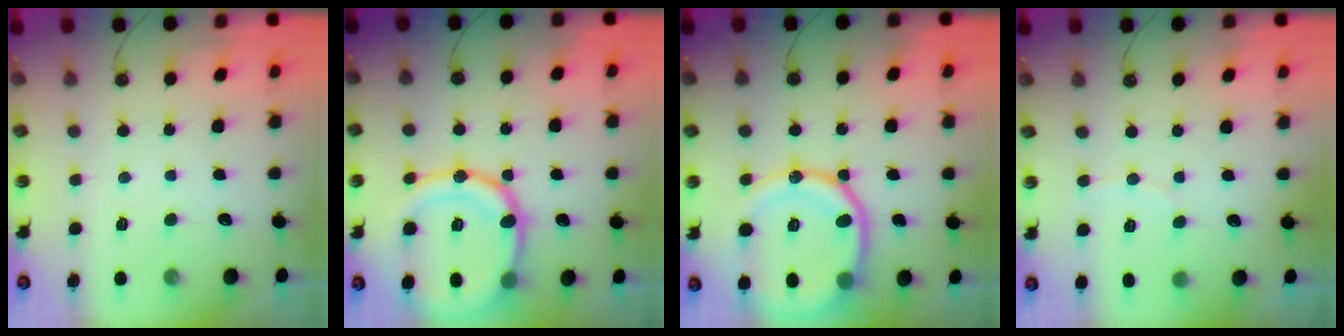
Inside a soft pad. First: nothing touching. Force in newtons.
{"total": 22.3, "press": 22.0, "slide": 3.7}
{"total": 19.0, "press": 18.9, "slide": 2.0}
{"total": 4.9, "press": 4.7, "slide": 1.4}